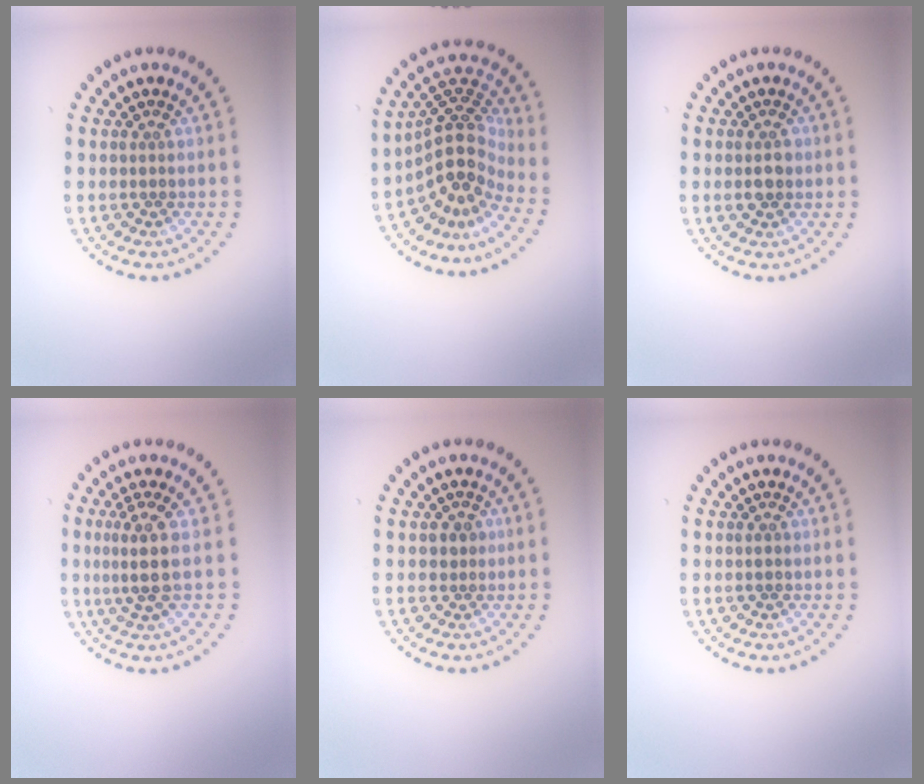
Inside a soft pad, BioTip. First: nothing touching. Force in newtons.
{"total": 4.9, "press": 3.7, "slide": 3.3}
{"total": 2.2, "press": 2.2, "slide": 0.1}
{"total": 2.8, "press": 2.1, "slide": 1.9}
{"total": 1.1, "press": 0.9, "slide": 0.6}
{"total": 0.6, "press": 0.6, "slide": 0.1}